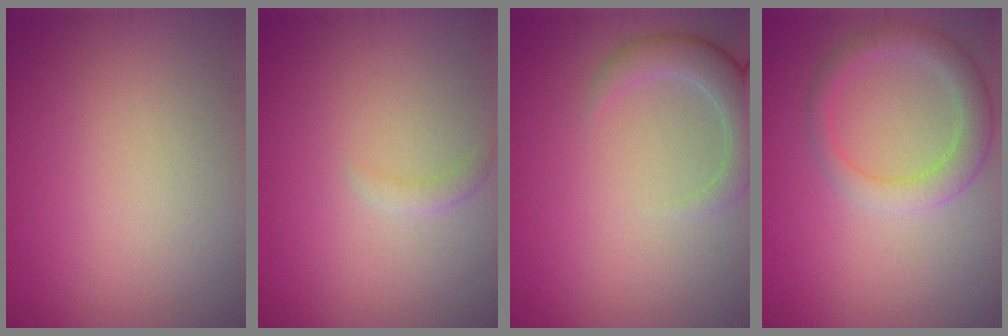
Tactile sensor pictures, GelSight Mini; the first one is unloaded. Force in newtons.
{"total": 1.0, "press": 1.0, "slide": 0.1}
{"total": 3.6, "press": 3.5, "slide": 0.5}
{"total": 3.6, "press": 3.5, "slide": 0.2}